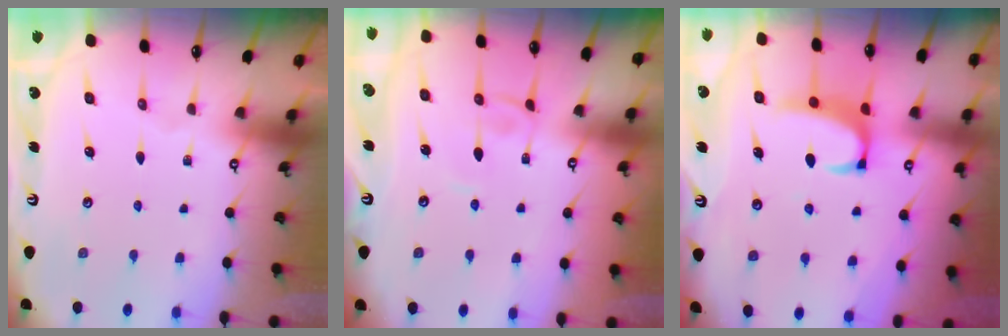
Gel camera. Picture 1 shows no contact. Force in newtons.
{"total": 3.2, "press": 3.2, "slide": 0.1}
{"total": 2.5, "press": 2.4, "slide": 0.8}